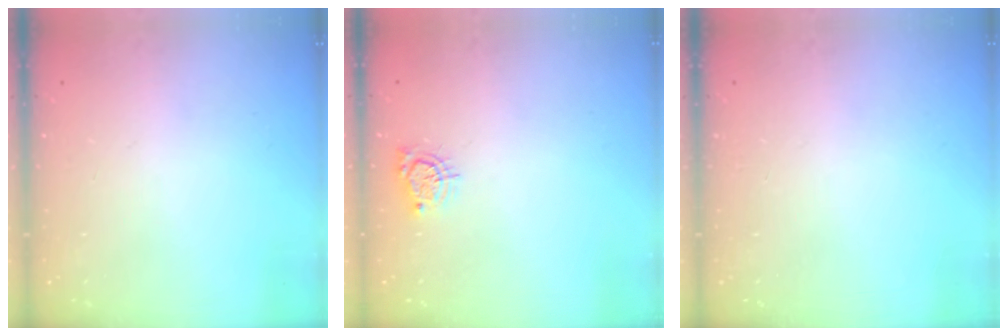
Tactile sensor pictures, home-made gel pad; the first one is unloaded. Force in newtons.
{"total": 5.2, "press": 5.1, "slide": 0.5}
{"total": 0.0}